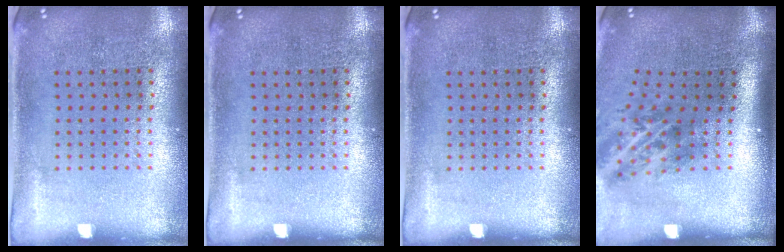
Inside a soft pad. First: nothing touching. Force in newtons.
{"total": 0.0}
{"total": 0.0}
{"total": 2.1, "press": 1.3, "slide": 1.6}